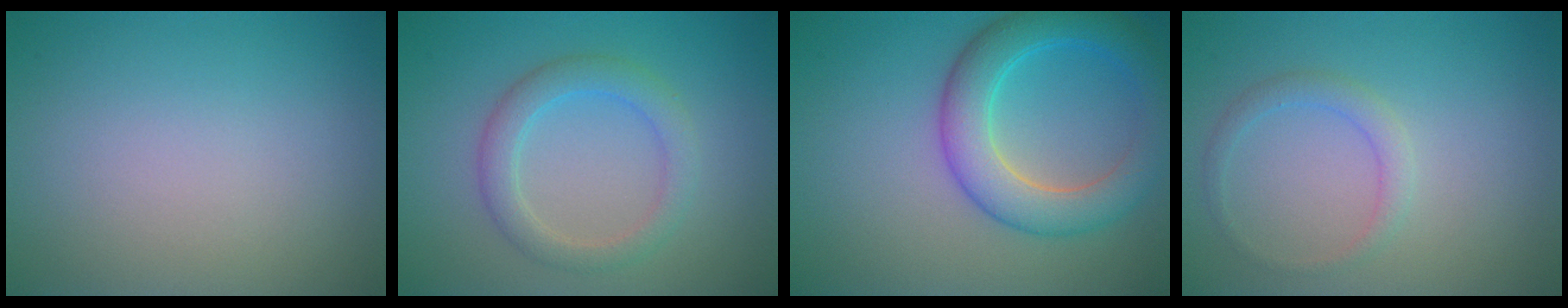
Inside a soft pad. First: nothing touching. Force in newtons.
{"total": 3.0, "press": 3.0, "slide": 0.3}
{"total": 6.0, "press": 6.0, "slide": 0.3}
{"total": 1.6, "press": 1.6, "slide": 0.2}